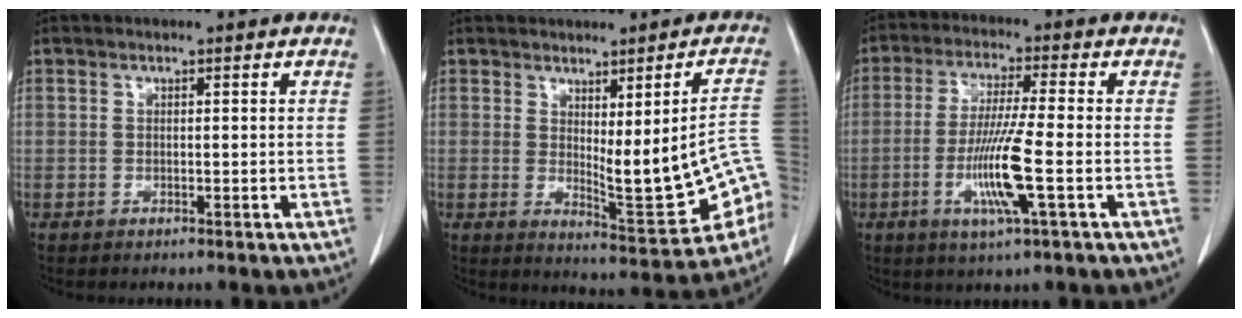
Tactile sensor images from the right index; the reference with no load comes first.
{"total": 12.9, "force": [-2.3, 2.4, 12.5], "torque": [-0.140, 0.000, -0.017]}
{"total": 9.8, "force": [-2.8, -0.4, 9.4], "torque": [-0.187, -0.015, -0.055]}